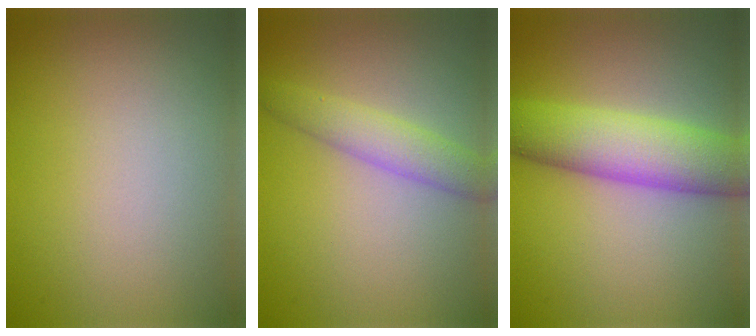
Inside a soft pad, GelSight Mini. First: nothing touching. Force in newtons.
{"total": 3.0, "press": 3.0, "slide": 0.1}
{"total": 7.2, "press": 7.2, "slide": 0.1}